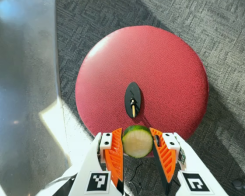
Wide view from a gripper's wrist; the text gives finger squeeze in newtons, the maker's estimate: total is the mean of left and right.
{"total": 13.1, "left": 13.1, "right": 13.2}